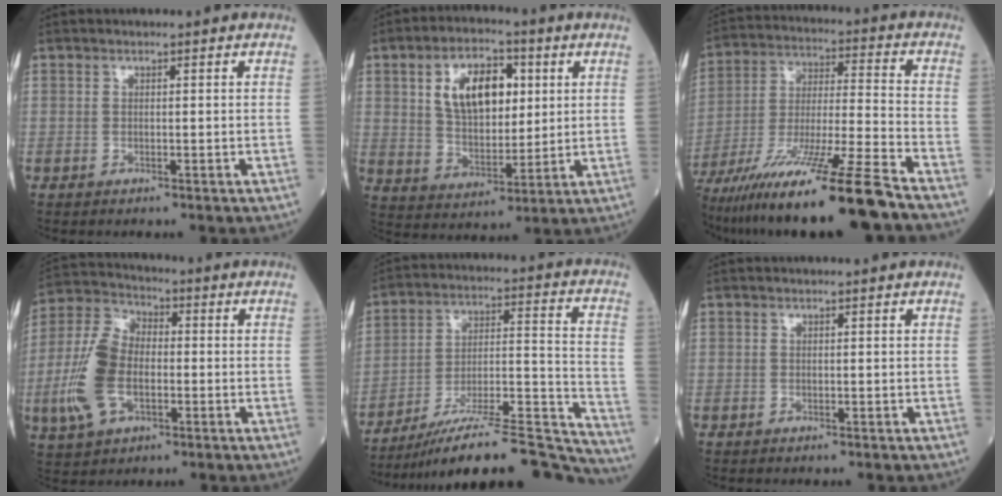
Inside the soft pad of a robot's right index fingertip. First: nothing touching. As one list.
[{"total": 11.6, "force": [3.5, 6.2, 9.2], "torque": [-0.169, 0.017, 0.064]}, {"total": 21.5, "force": [-16.1, -0.4, 14.3], "torque": [-0.250, -0.045, -0.286]}, {"total": 12.3, "force": [-2.6, 6.9, 9.9], "torque": [-0.240, 0.012, -0.050]}, {"total": 22.9, "force": [-21.2, 0.5, 8.8], "torque": [-0.094, 0.016, -0.323]}, {"total": 0.0}]